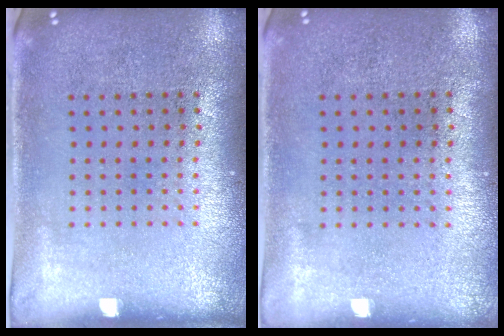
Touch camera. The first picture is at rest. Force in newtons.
{"total": 0.0}